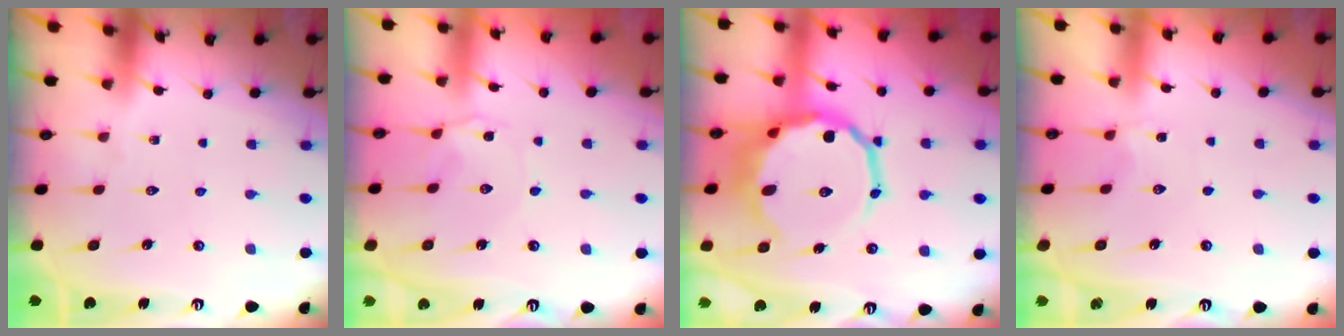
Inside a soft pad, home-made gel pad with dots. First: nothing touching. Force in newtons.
{"total": 2.7, "press": 2.6, "slide": 0.4}
{"total": 14.3, "press": 13.9, "slide": 3.3}
{"total": 3.4, "press": 3.4, "slide": 0.5}